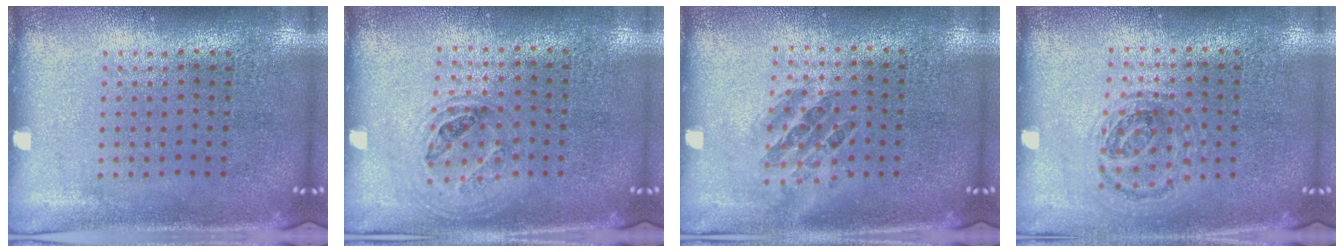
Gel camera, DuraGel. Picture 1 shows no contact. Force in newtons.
{"total": 1.0, "press": 0.9, "slide": 0.4}
{"total": 1.0, "press": 0.9, "slide": 0.5}
{"total": 0.9, "press": 0.9, "slide": 0.3}